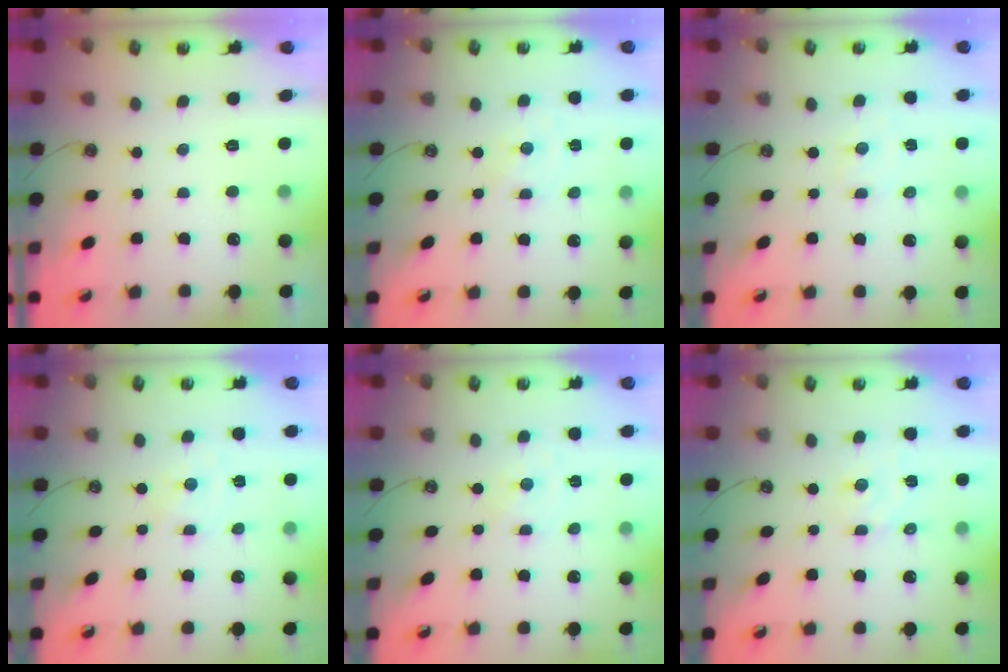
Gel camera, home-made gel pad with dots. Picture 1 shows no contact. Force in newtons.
{"total": 0.0}
{"total": 1.0, "press": 1.0, "slide": 0.2}
{"total": 0.0}
{"total": 0.0}
{"total": 2.6, "press": 2.6, "slide": 0.6}